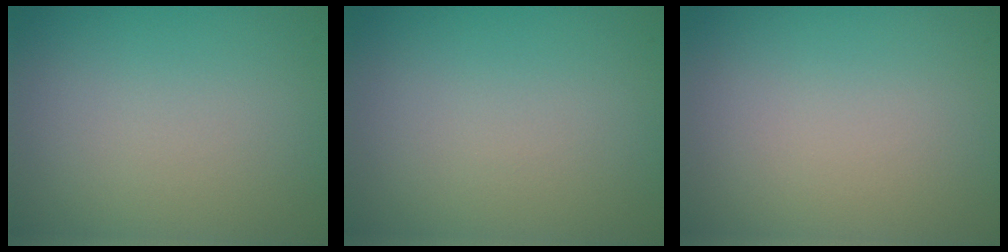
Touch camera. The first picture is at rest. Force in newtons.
{"total": 0.0}
{"total": 0.0}